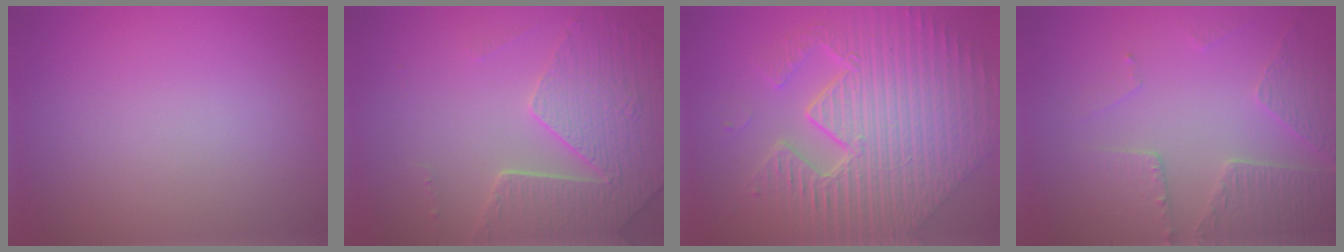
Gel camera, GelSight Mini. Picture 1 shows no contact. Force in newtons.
{"total": 5.0, "press": 4.6, "slide": 2.1}
{"total": 11.5, "press": 7.5, "slide": 8.6}
{"total": 4.5, "press": 3.3, "slide": 3.1}